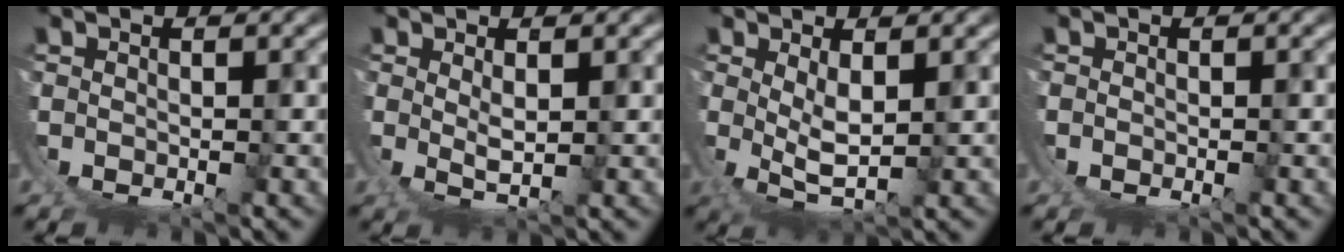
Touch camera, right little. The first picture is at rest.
{"total": 2.5, "force": [1.8, -0.6, 1.7], "torque": [-0.034, -0.008, 0.039]}
{"total": 3.3, "force": [1.4, 0.7, 2.9], "torque": [-0.068, -0.022, 0.044]}
{"total": 0.8, "force": [-0.2, 0.7, 0.3], "torque": [-0.010, -0.001, -0.004]}